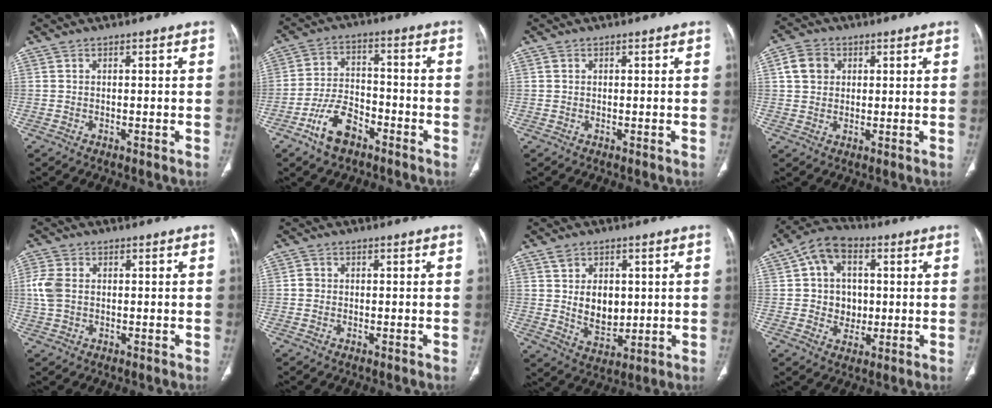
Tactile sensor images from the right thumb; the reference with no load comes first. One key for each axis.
{"total": 9.4, "fx": -5.6, "fy": 5.2, "fz": 5.5, "tx": -0.096, "ty": 0.035, "tz": -0.104}
{"total": 0.5, "fx": 0.2, "fy": 0.4, "fz": 0.2, "tx": 0.001, "ty": 0.002, "tz": 0.004}
{"total": 5.4, "fx": 1.5, "fy": 4.5, "fz": 2.6, "tx": -0.029, "ty": 0.002, "tz": 0.026}
{"total": 5.2, "fx": 0.3, "fy": 3.8, "fz": 3.5, "tx": -0.092, "ty": 0.007, "tz": 0.005}
{"total": 1.2, "fx": -0.1, "fy": 1.1, "fz": 0.3, "tx": -0.001, "ty": 0.003, "tz": 0.000}
{"total": 8.7, "fx": 1.1, "fy": 6.1, "fz": 6.0, "tx": -0.065, "ty": -0.015, "tz": 0.033}
{"total": 10.7, "fx": 1.7, "fy": 8.8, "fz": 6.0, "tx": -0.066, "ty": 0.007, "tz": 0.020}